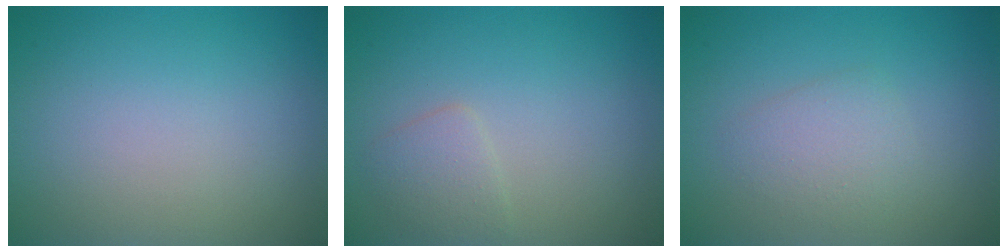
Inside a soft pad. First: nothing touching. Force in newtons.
{"total": 1.7, "press": 1.7, "slide": 0.0}
{"total": 2.1, "press": 2.1, "slide": 0.2}